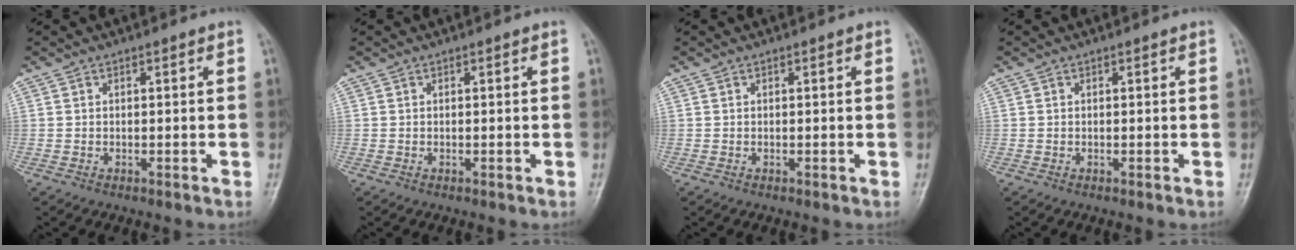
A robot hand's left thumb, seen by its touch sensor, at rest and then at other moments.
{"total": 0.0}
{"total": 0.0}
{"total": 0.0}